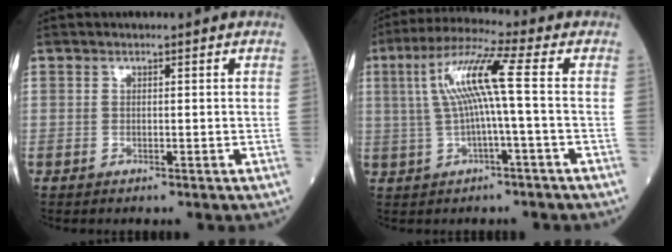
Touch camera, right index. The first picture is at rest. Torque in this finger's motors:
{"motor_torque": [1.64, 0.28, 0.74, 0.21]}